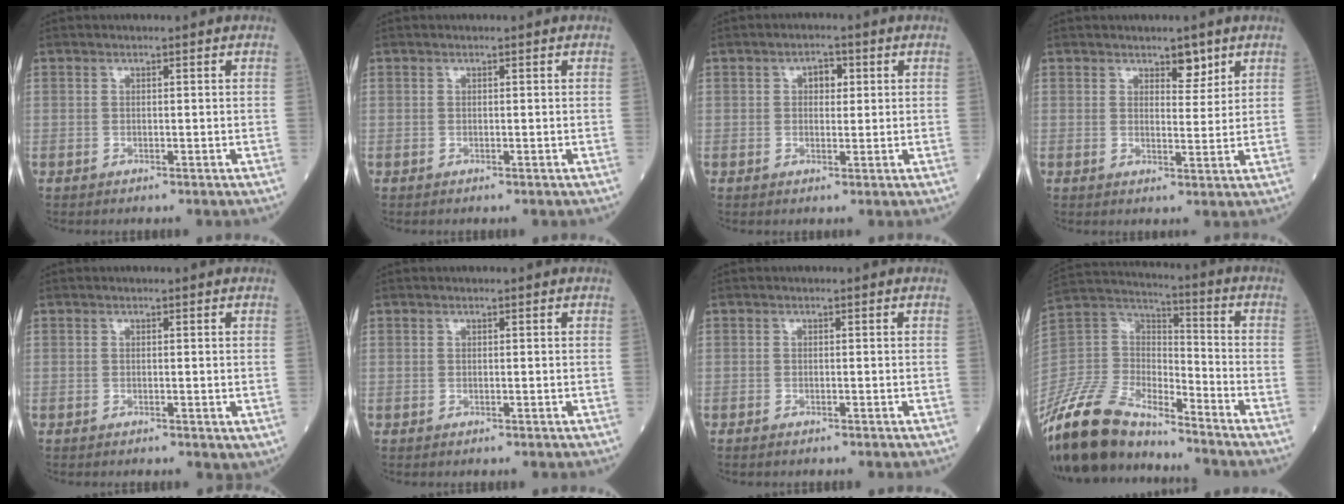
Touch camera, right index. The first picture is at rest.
{"total": 0.0}
{"total": 2.6, "force": [0.8, 1.6, 1.9], "torque": [-0.026, 0.009, 0.011]}
{"total": 3.1, "force": [2.2, 1.4, 1.7], "torque": [-0.019, -0.005, 0.034]}
{"total": 0.9, "force": [-0.2, 0.5, 0.7], "torque": [-0.011, -0.003, -0.002]}
{"total": 0.0}
{"total": 0.6, "force": [-0.6, 0.1, 0.2], "torque": [-0.009, -0.001, -0.009]}
{"total": 18.3, "force": [-16.2, 4.9, 6.8], "torque": [-0.147, 0.018, -0.311]}